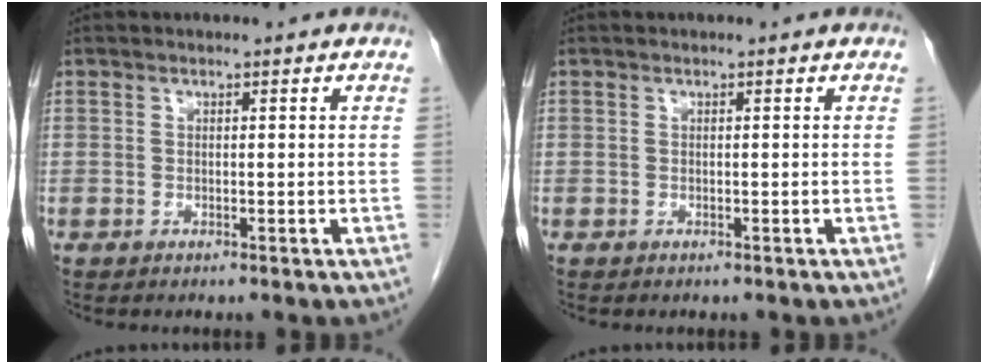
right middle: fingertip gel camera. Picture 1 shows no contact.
{"total": 0.0}